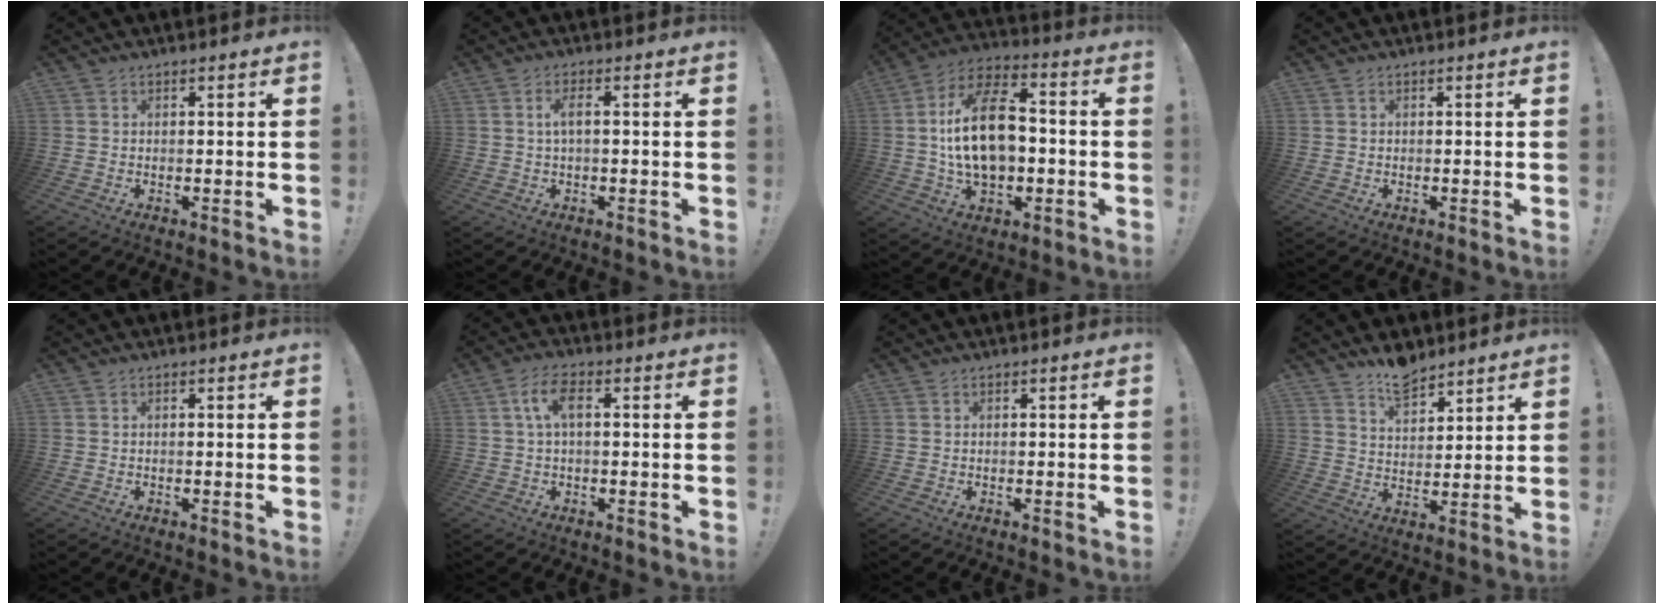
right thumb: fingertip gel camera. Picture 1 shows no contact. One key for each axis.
{"total": 3.3, "fx": 0.4, "fy": 0.6, "fz": 3.3, "tx": -0.063, "ty": 0.006, "tz": 0.005}
{"total": 19.5, "fx": -0.6, "fy": 11.9, "fz": 15.4, "tx": -0.259, "ty": 0.017, "tz": -0.010}
{"total": 0.0}
{"total": 0.0}
{"total": 6.5, "fx": 1.2, "fy": 2.5, "fz": 5.9, "tx": -0.125, "ty": 0.007, "tz": 0.018}
{"total": 0.0}
{"total": 8.7, "fx": 7.2, "fy": 4.0, "fz": 2.7, "tx": -0.037, "ty": -0.053, "tz": 0.135}